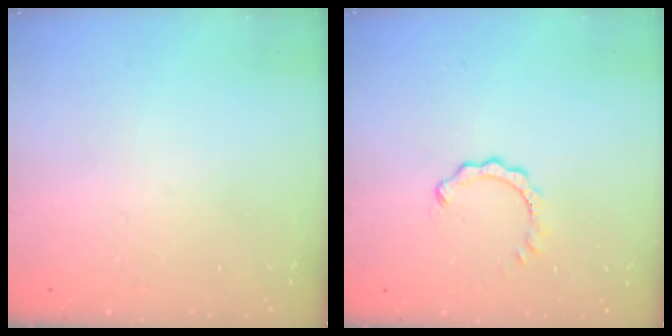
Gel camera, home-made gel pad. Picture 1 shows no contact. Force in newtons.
{"total": 1.1, "press": 1.1, "slide": 0.1}